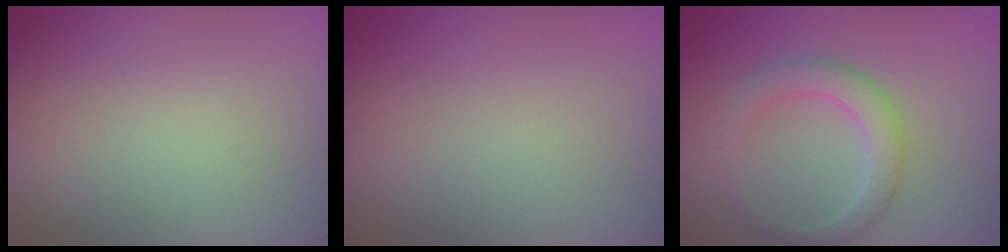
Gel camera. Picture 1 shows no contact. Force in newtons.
{"total": 0.0}
{"total": 3.0, "press": 3.0, "slide": 0.1}